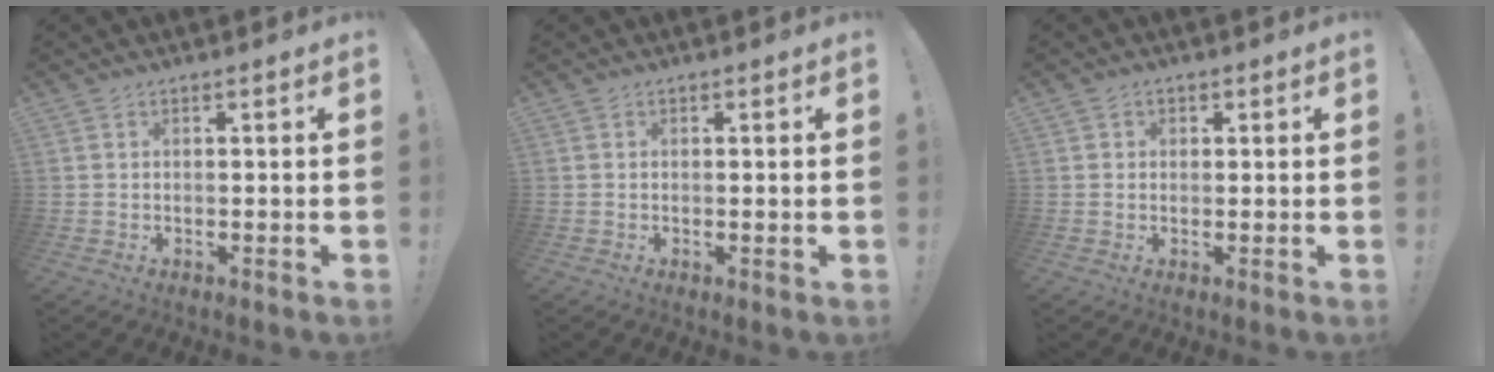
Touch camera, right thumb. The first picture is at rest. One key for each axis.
{"total": 0.6, "fx": 0.0, "fy": -0.1, "fz": 0.6, "tx": -0.011, "ty": 0.000, "tz": -0.001}
{"total": 1.5, "fx": 0.2, "fy": 1.4, "fz": 0.5, "tx": -0.009, "ty": 0.004, "tz": 0.002}